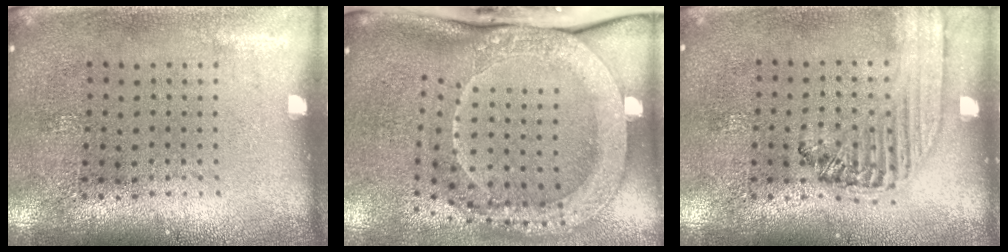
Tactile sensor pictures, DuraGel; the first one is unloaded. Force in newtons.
{"total": 2.7, "press": 2.3, "slide": 1.5}
{"total": 1.4, "press": 1.3, "slide": 0.5}